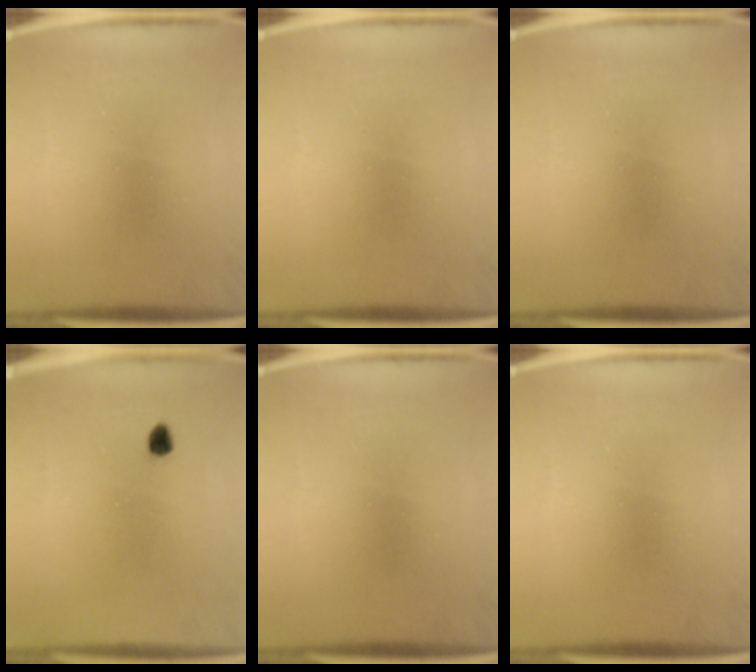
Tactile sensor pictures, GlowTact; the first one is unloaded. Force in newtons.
{"total": 0.0}
{"total": 0.0}
{"total": 1.5}
{"total": 0.0}
{"total": 0.0}